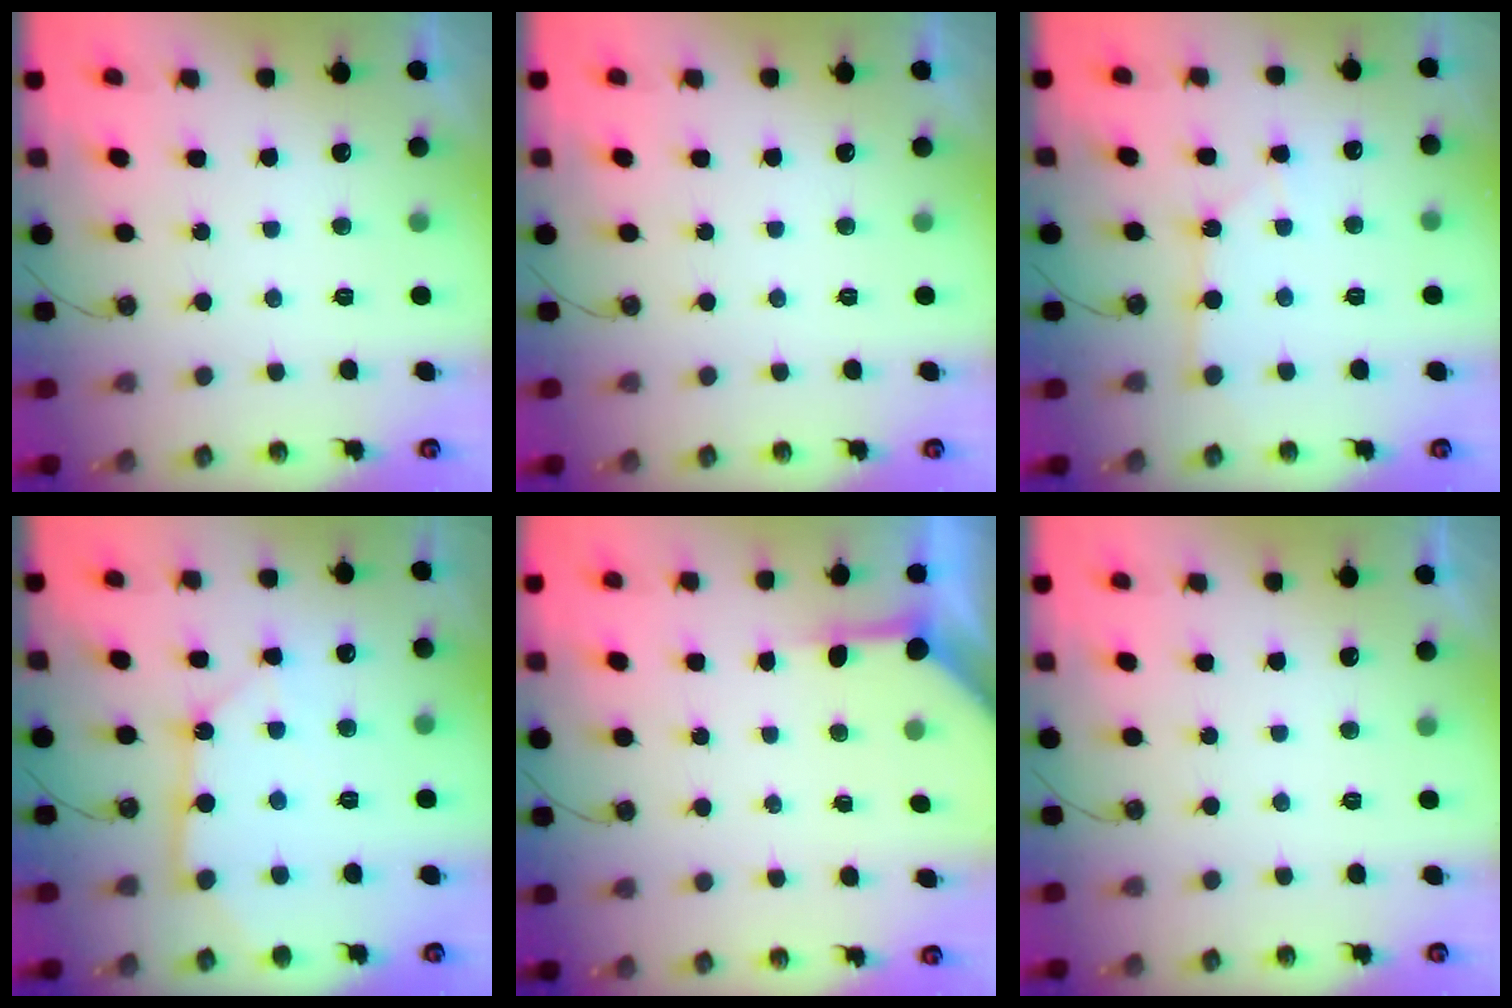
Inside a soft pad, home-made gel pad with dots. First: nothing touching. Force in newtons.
{"total": 0.0}
{"total": 2.9, "press": 2.9, "slide": 0.4}
{"total": 11.3, "press": 11.2, "slide": 1.2}
{"total": 4.0, "press": 3.9, "slide": 0.5}
{"total": 0.0}